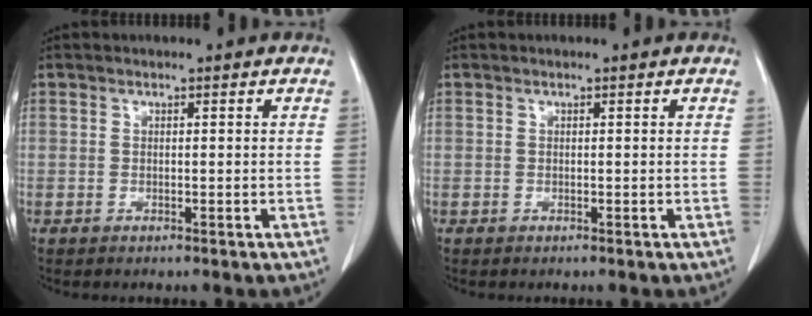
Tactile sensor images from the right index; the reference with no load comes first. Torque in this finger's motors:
{"motor_torque": [0.00, 0.00, 0.00, 0.01]}